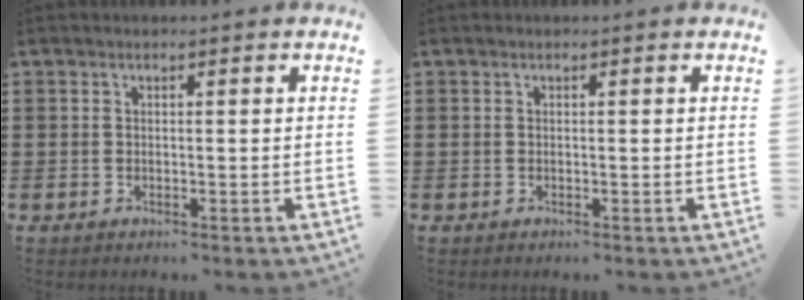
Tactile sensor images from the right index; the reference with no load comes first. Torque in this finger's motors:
{"motor_torque": [0.69, 0.84, 0.00, 0.00]}